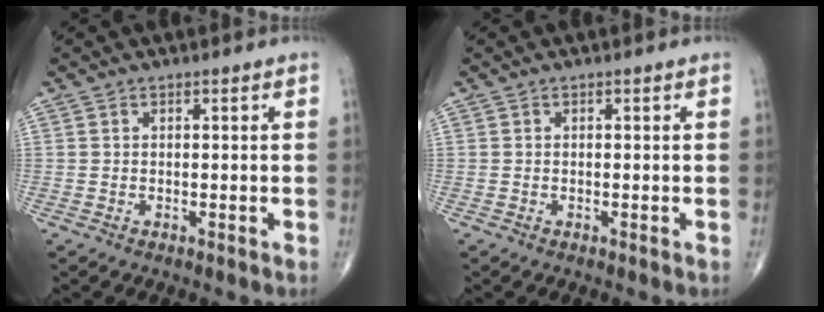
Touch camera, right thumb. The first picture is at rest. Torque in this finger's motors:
{"motor_torque": [0.03, 0.02, -0.09, 0.03, 0.01]}